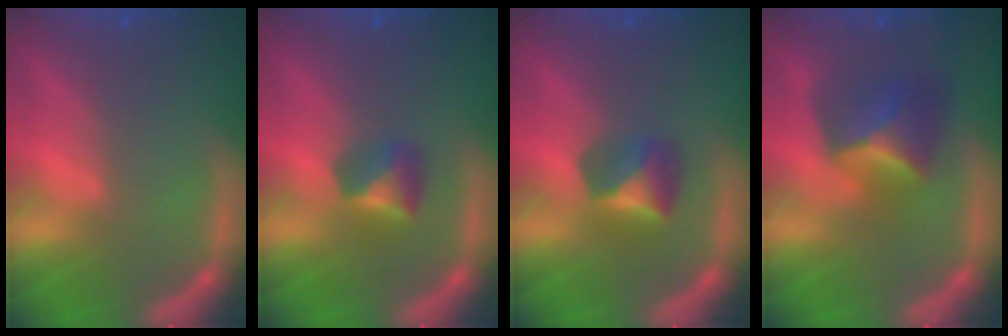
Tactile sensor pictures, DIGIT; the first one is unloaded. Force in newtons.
{"total": 2.4}
{"total": 2.9}
{"total": 4.9}